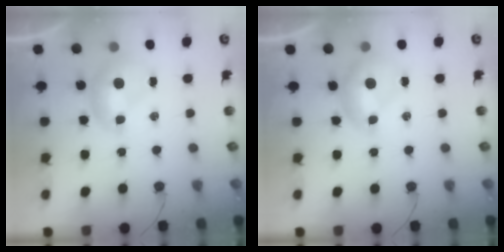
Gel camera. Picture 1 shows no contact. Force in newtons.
{"total": 0.6, "press": 0.3, "slide": 0.6}